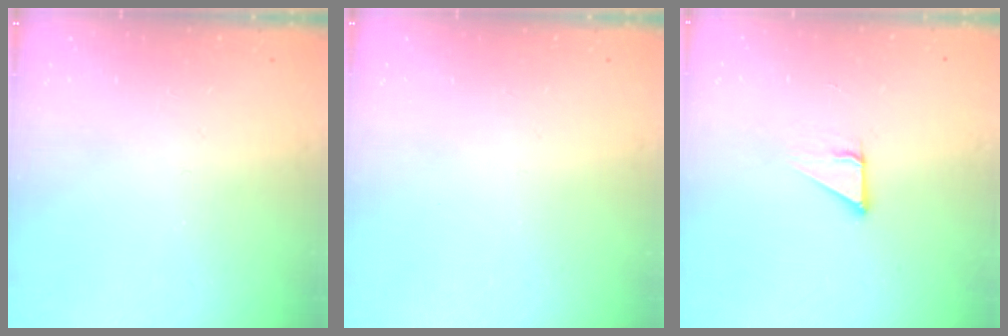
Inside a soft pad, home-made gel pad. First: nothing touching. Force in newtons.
{"total": 0.0}
{"total": 3.5, "press": 3.5, "slide": 0.2}